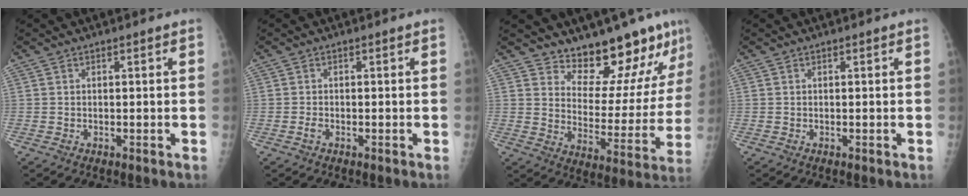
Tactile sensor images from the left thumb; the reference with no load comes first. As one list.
[{"total": 0.9, "force": [-0.5, 0.4, 0.6], "torque": [-0.012, 0.003, -0.011]}, {"total": 15.6, "force": [13.5, 5.0, 6.0], "torque": [-0.028, -0.118, 0.192]}, {"total": 0.0}]